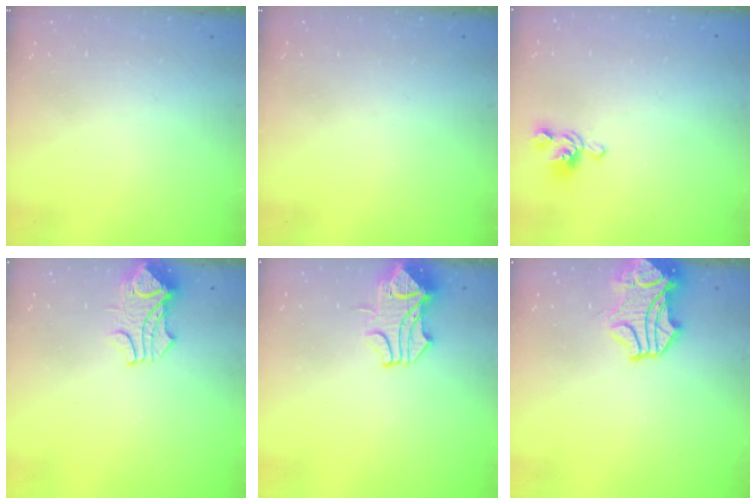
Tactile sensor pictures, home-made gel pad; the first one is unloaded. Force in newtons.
{"total": 0.0}
{"total": 1.5, "press": 1.2, "slide": 1.0}
{"total": 1.5, "press": 1.5, "slide": 0.5}
{"total": 0.9, "press": 0.7, "slide": 0.5}
{"total": 1.8, "press": 0.9, "slide": 1.5}